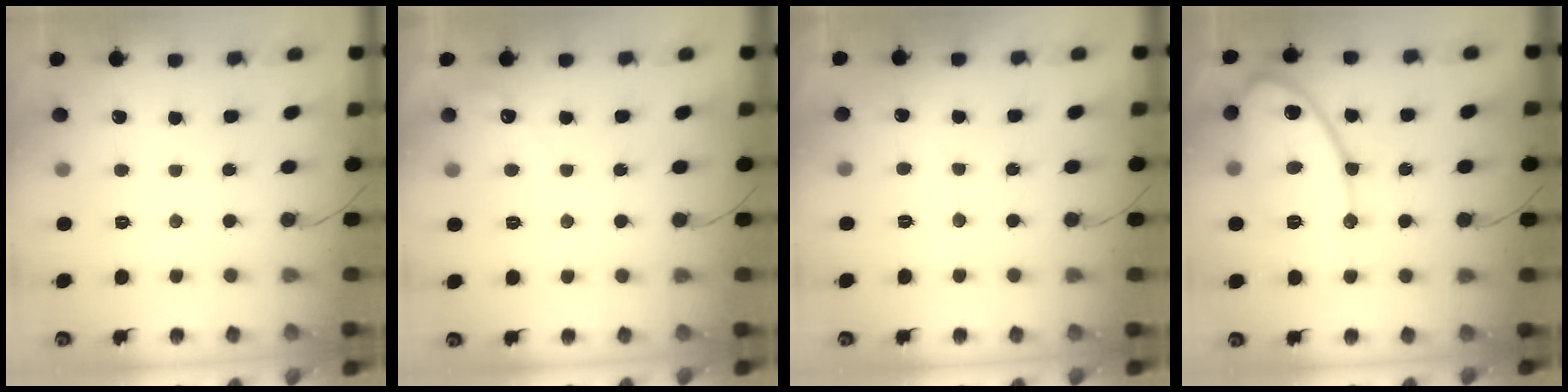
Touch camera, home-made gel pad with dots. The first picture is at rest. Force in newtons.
{"total": 2.8, "press": 2.8, "slide": 0.1}
{"total": 2.6, "press": 2.6, "slide": 0.2}
{"total": 14.1, "press": 14.1, "slide": 0.9}